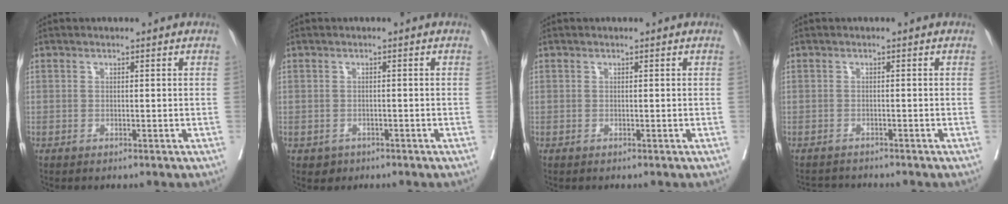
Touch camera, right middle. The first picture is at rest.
{"total": 1.5, "force": [-0.8, 1.3, 0.2], "torque": [-0.003, 0.004, -0.009]}
{"total": 0.0}
{"total": 2.7, "force": [-2.7, 0.1, -0.1], "torque": [0.004, -0.011, -0.044]}